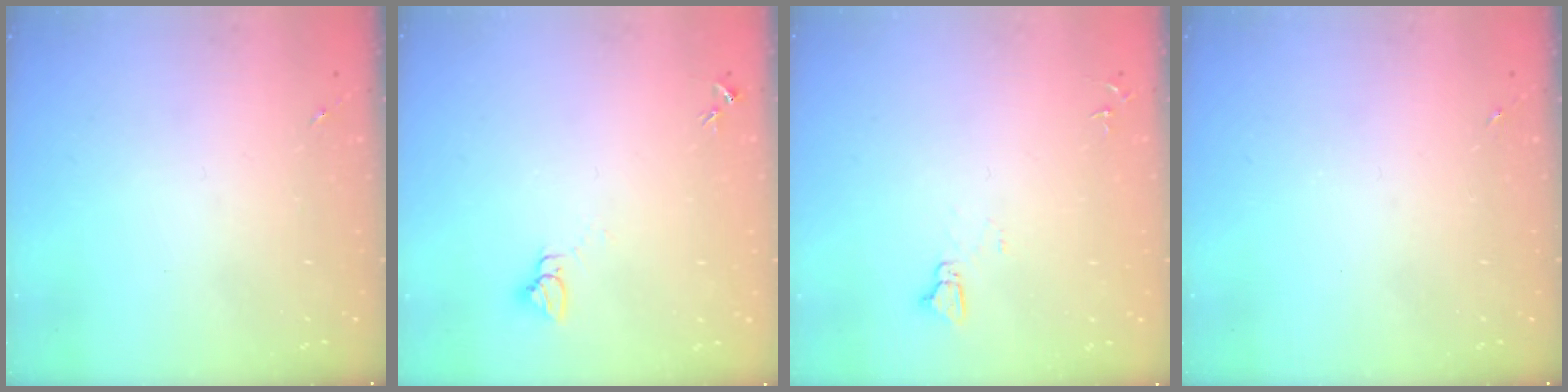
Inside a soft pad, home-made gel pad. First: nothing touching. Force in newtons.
{"total": 2.7, "press": 2.7, "slide": 0.1}
{"total": 3.6, "press": 3.5, "slide": 0.3}
{"total": 0.0}